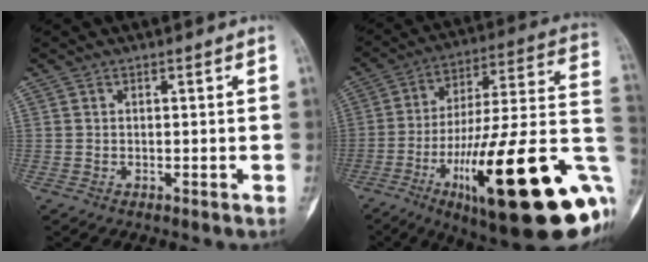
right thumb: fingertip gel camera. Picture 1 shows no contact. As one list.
[{"total": 34.8, "force": [-11.1, 8.6, 31.8], "torque": [-0.420, 0.030, -0.166]}]